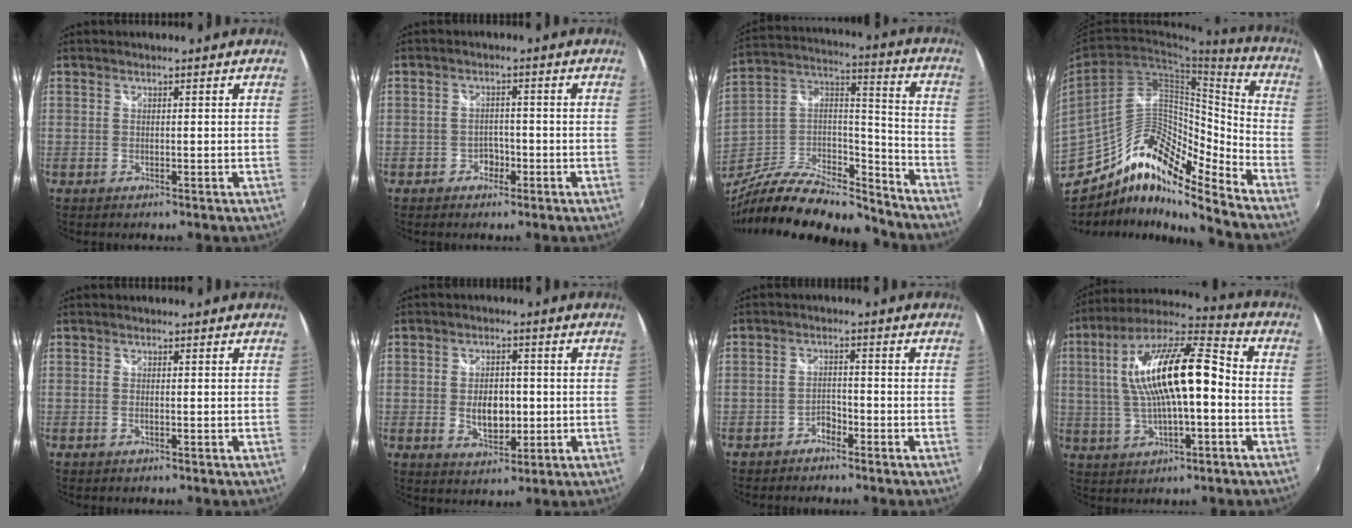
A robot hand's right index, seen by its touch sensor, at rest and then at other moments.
{"total": 2.5, "force": [-1.3, 2.0, 0.7], "torque": [-0.014, 0.004, -0.021]}
{"total": 25.2, "force": [-19.8, 8.5, 13.1], "torque": [-0.247, 0.012, -0.328]}
{"total": 17.0, "force": [-12.7, 5.3, 10.0], "torque": [-0.197, 0.013, -0.241]}
{"total": 0.7, "force": [-0.2, 0.0, 0.7], "torque": [-0.014, 0.000, -0.006]}
{"total": 6.9, "force": [-0.6, 4.2, 5.4], "torque": [-0.098, -0.002, -0.005]}
{"total": 2.4, "force": [-2.0, 1.2, 0.7], "torque": [-0.017, 0.004, -0.032]}
{"total": 18.1, "force": [0.3, 5.5, 17.2], "torque": [-0.312, 0.025, 0.001]}